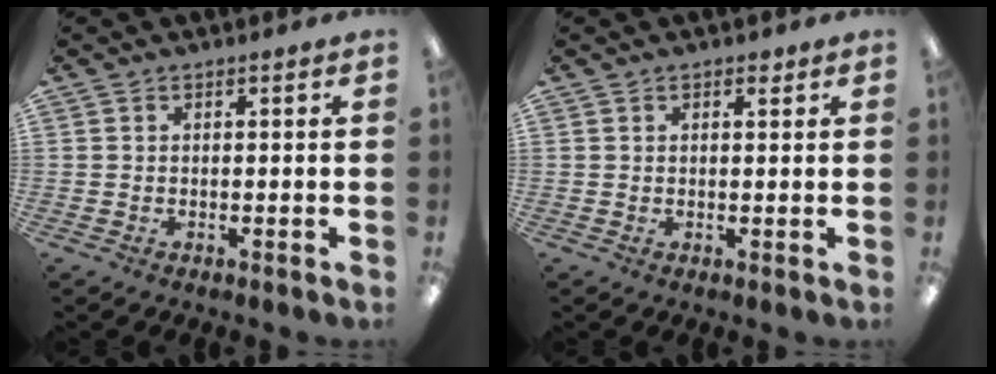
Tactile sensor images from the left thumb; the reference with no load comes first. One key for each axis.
{"total": 1.5, "fx": 1.0, "fy": 0.8, "fz": 0.8, "tx": 0.000, "ty": -0.004, "tz": 0.013}